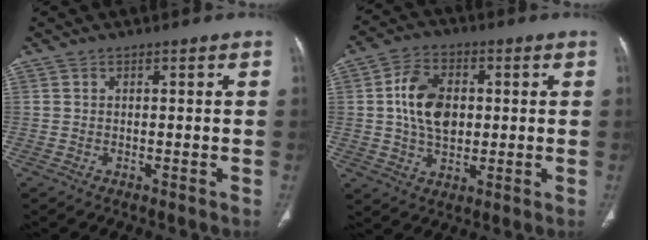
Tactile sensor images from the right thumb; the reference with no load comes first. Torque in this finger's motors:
{"motor_torque": [1.69, 1.55, 1.43, -0.12, 0.14]}